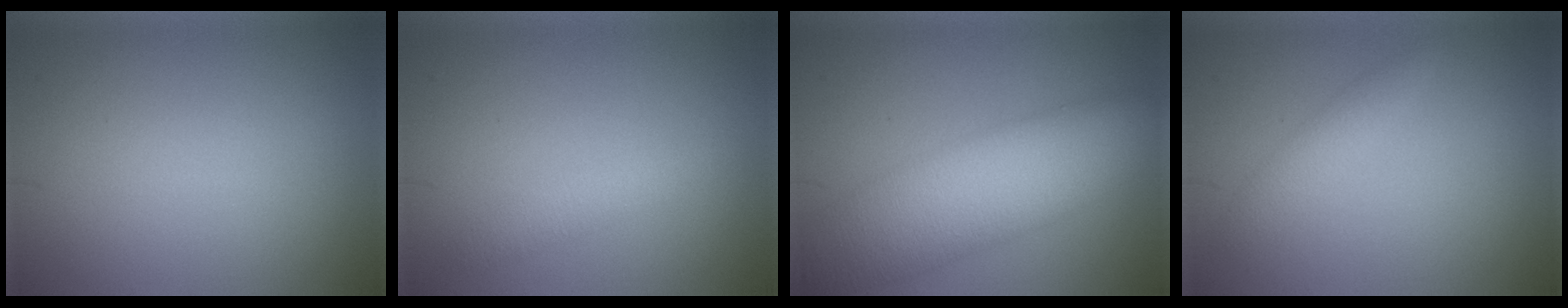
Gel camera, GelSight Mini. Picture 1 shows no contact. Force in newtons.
{"total": 1.8, "press": 1.8, "slide": 0.0}
{"total": 10.2, "press": 10.2, "slide": 0.5}
{"total": 1.5, "press": 1.5, "slide": 0.1}